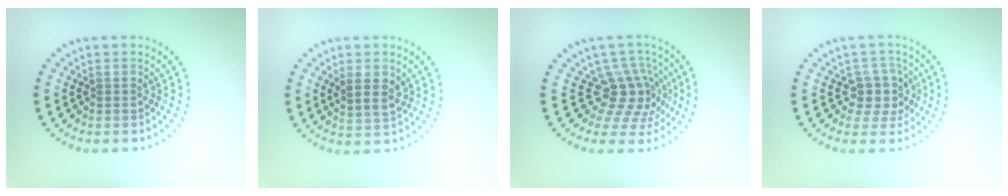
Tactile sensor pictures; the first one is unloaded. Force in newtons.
{"total": 2.5, "press": 2.3, "slide": 0.8}
{"total": 4.2, "press": 3.0, "slide": 2.9}
{"total": 2.7, "press": 2.2, "slide": 1.6}